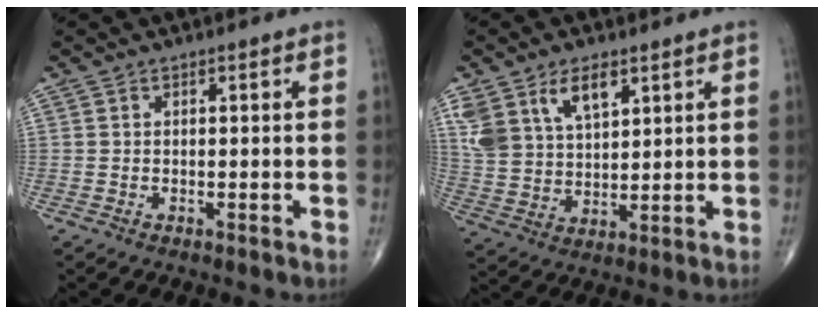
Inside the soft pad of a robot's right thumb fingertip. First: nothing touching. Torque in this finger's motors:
{"motor_torque": [-0.11, 2.07, 1.09, 1.02, 0.09]}